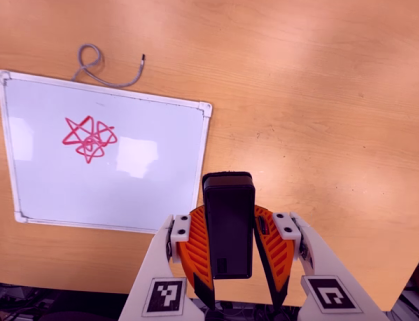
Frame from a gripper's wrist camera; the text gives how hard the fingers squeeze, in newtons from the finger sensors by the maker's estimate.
{"total": 8.7, "left": 7.2, "right": 10.1}